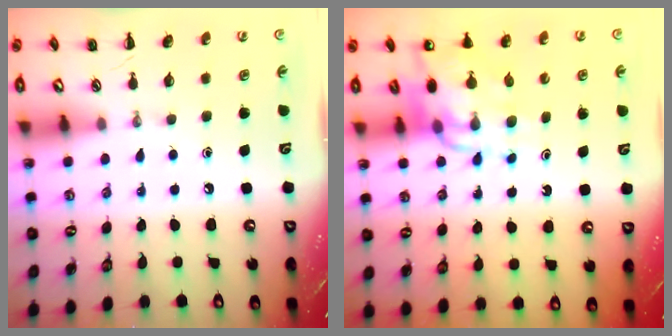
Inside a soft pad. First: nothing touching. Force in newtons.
{"total": 13.2, "press": 12.7, "slide": 3.7}